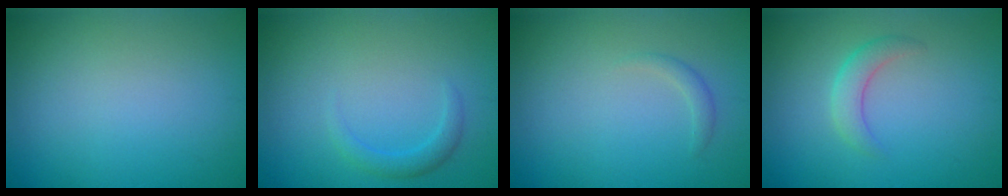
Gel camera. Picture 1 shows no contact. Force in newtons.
{"total": 1.5, "press": 1.5, "slide": 0.1}
{"total": 0.9, "press": 0.9, "slide": 0.1}
{"total": 2.2, "press": 2.2, "slide": 0.2}